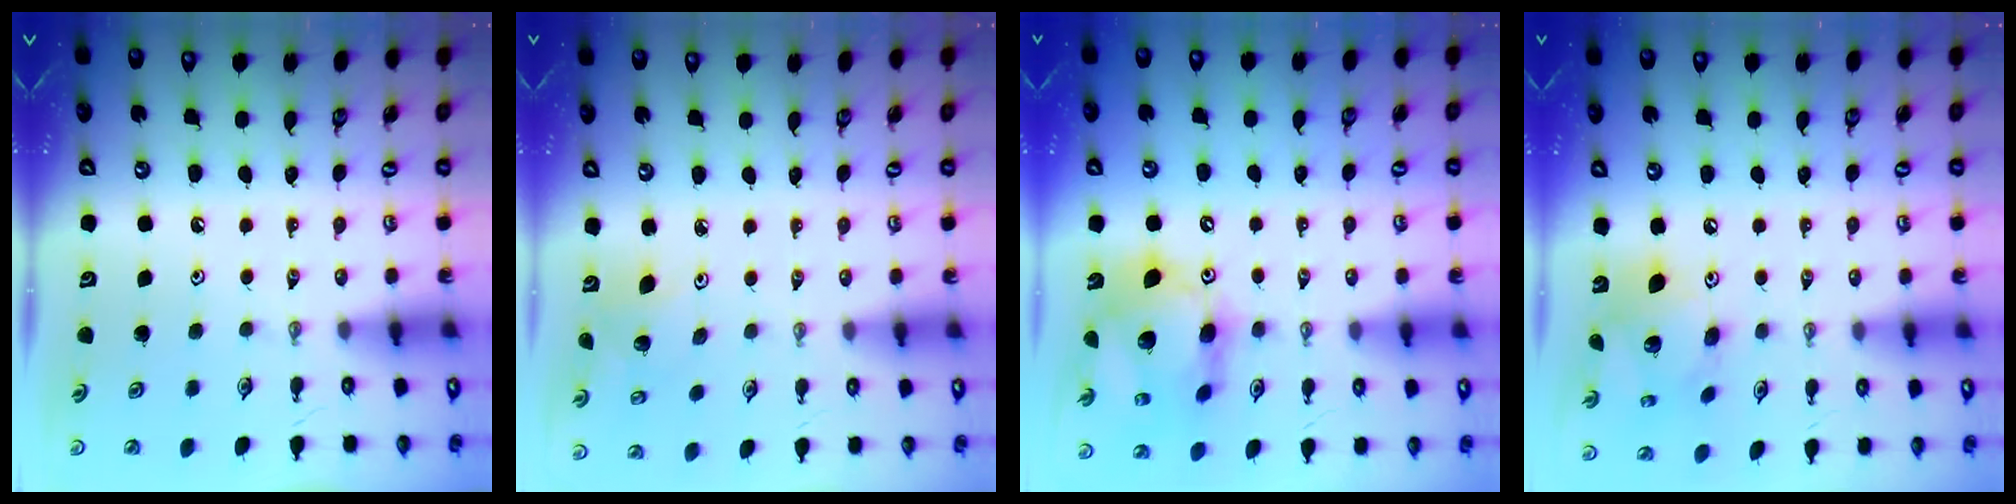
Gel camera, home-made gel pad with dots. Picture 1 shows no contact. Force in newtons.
{"total": 3.6, "press": 3.2, "slide": 1.6}
{"total": 16.1, "press": 16.0, "slide": 1.6}
{"total": 13.4, "press": 13.4, "slide": 1.4}